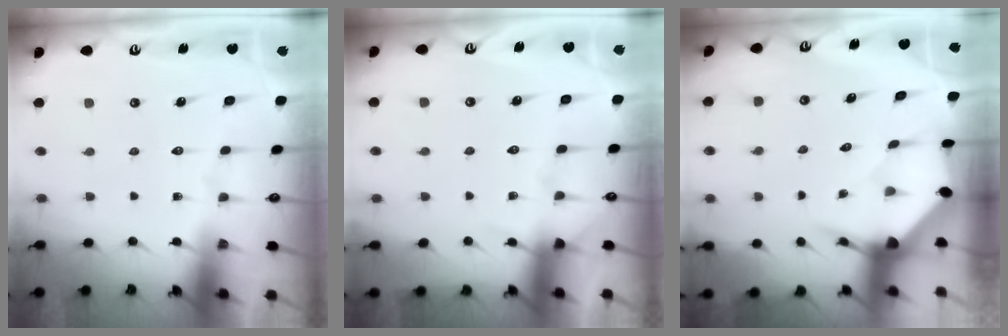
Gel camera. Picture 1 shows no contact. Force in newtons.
{"total": 2.2, "press": 2.2, "slide": 0.2}
{"total": 3.6, "press": 3.6, "slide": 0.4}